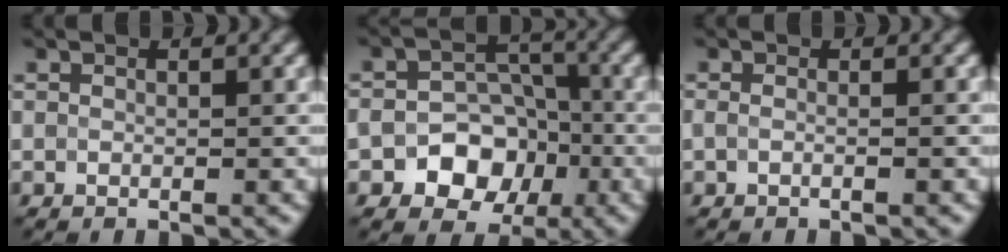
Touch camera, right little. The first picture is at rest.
{"total": 6.0, "force": [-2.5, 4.5, 3.1], "torque": [-0.029, -0.004, -0.039]}
{"total": 1.5, "force": [0.0, 0.8, 1.2], "torque": [-0.002, -0.006, -0.019]}